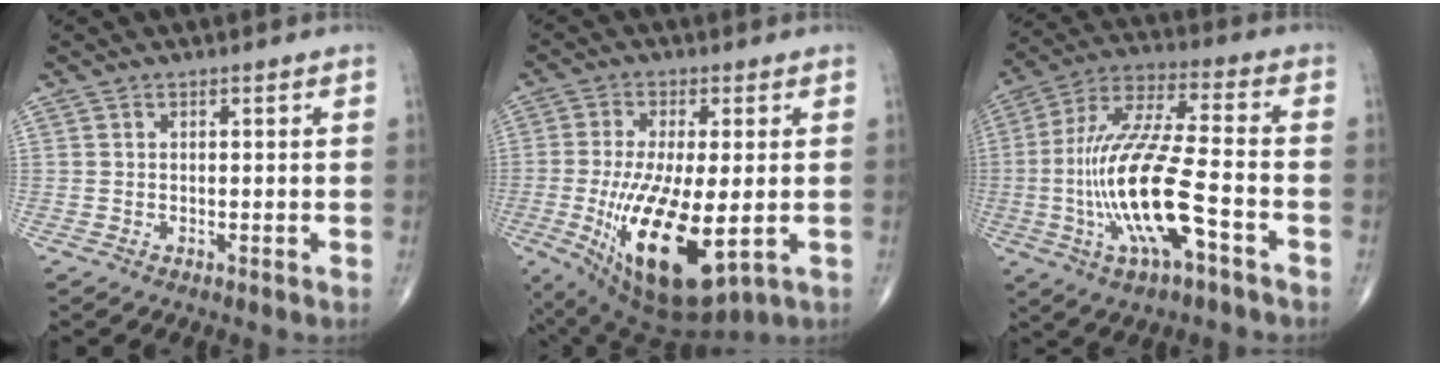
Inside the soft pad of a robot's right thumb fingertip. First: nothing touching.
{"total": 18.0, "force": [-3.6, 6.5, 16.4], "torque": [-0.316, -0.024, -0.041]}
{"total": 19.4, "force": [-5.3, 5.1, 17.9], "torque": [-0.382, 0.030, -0.090]}